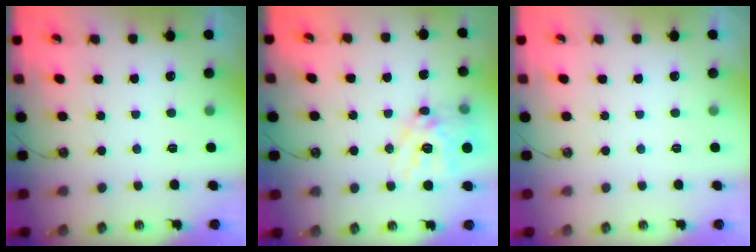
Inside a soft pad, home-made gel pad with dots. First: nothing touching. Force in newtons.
{"total": 15.1, "press": 15.1, "slide": 1.3}
{"total": 0.0}